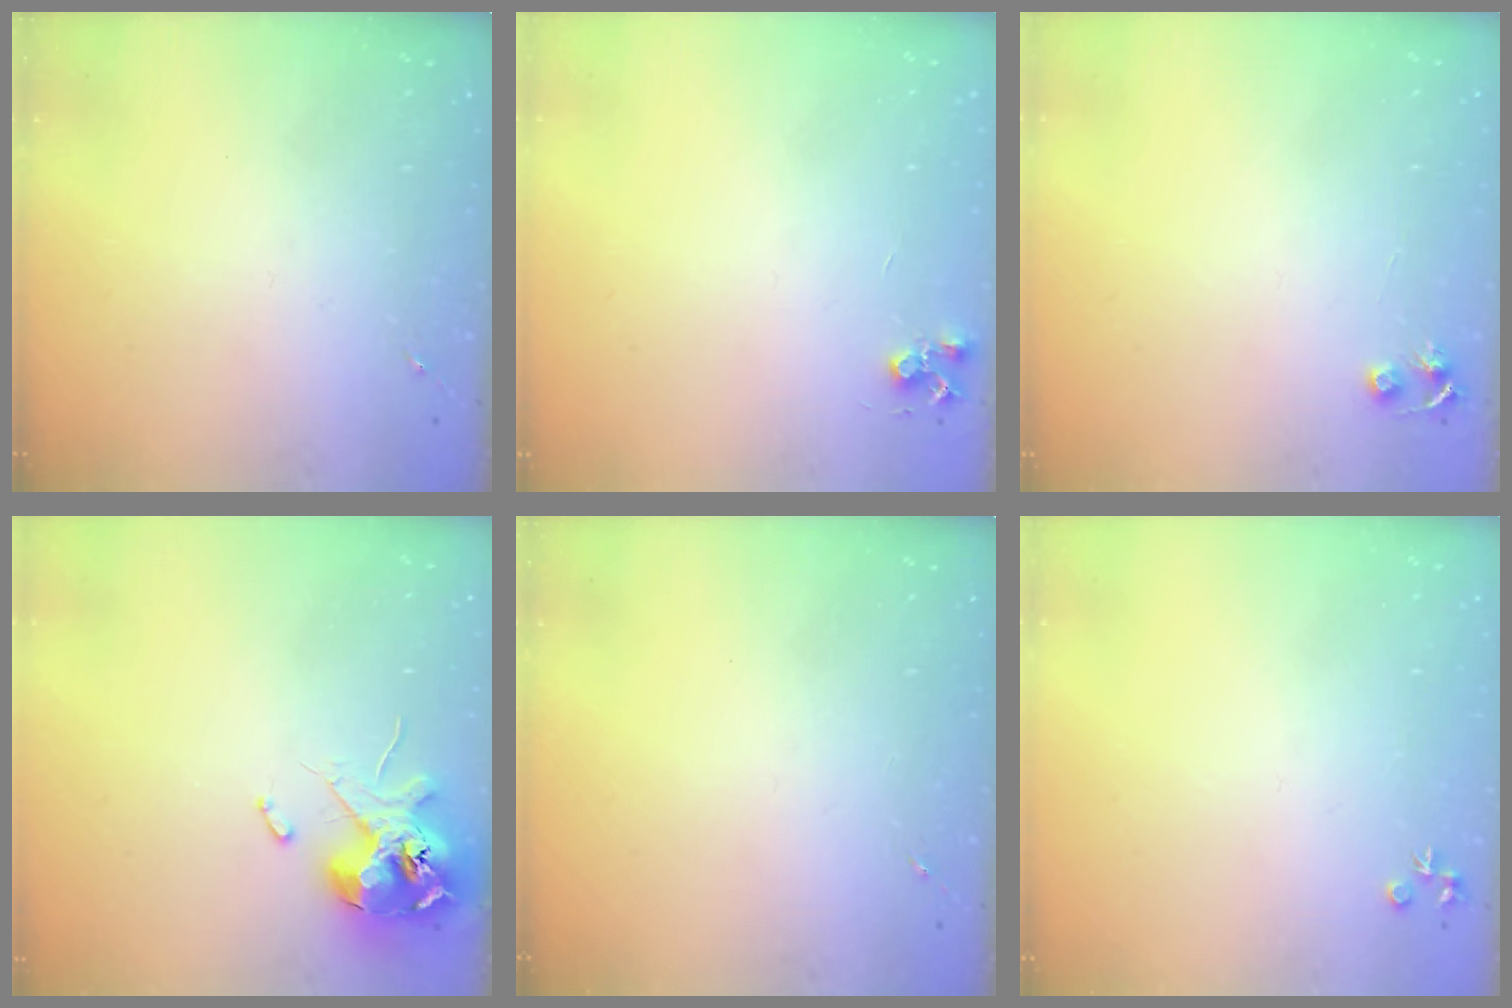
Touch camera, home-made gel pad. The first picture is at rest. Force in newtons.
{"total": 4.6, "press": 4.5, "slide": 0.7}
{"total": 4.8, "press": 4.8, "slide": 0.6}
{"total": 12.4, "press": 12.3, "slide": 1.8}
{"total": 0.0}
{"total": 4.0, "press": 4.0, "slide": 0.6}